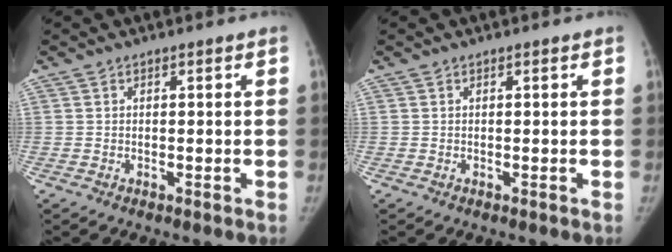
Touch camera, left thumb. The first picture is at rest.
{"total": 0.0}